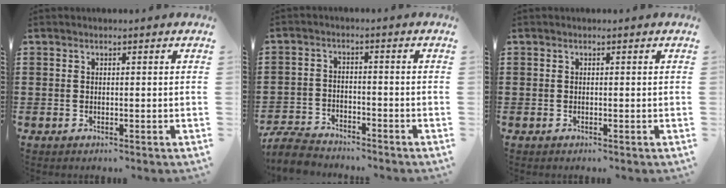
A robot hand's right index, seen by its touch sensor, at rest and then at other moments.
{"total": 5.2, "force": [-5.0, 1.0, 1.1], "torque": [-0.038, 0.001, -0.103]}
{"total": 0.0}